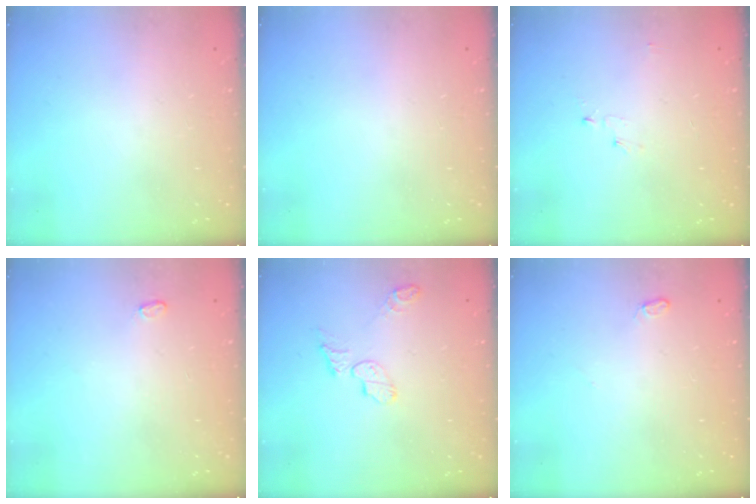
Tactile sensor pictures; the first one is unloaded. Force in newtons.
{"total": 0.0}
{"total": 2.8, "press": 2.8, "slide": 0.3}
{"total": 2.8, "press": 2.8, "slide": 0.4}
{"total": 6.8, "press": 6.8, "slide": 0.4}
{"total": 3.5, "press": 3.5, "slide": 0.5}